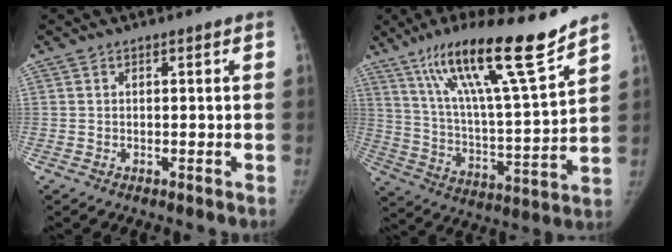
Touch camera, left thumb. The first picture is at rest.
{"total": 20.3, "force": [14.5, 1.9, 14.2], "torque": [-0.218, -0.068, 0.249]}